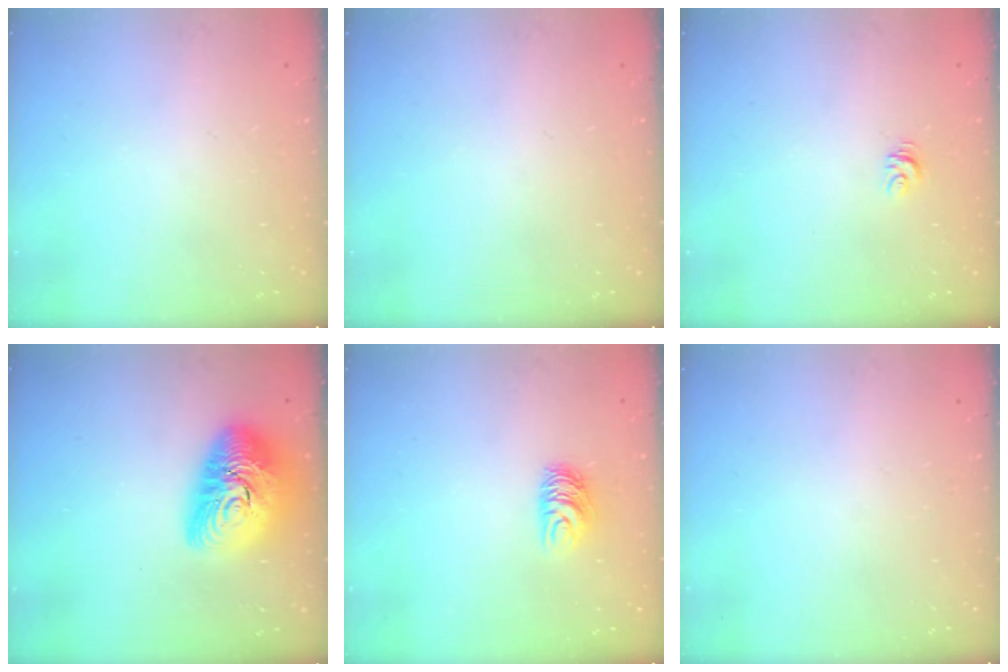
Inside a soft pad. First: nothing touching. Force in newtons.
{"total": 0.0}
{"total": 4.6, "press": 4.6, "slide": 0.1}
{"total": 17.5, "press": 17.5, "slide": 1.2}
{"total": 6.3, "press": 6.3, "slide": 0.5}
{"total": 0.0}